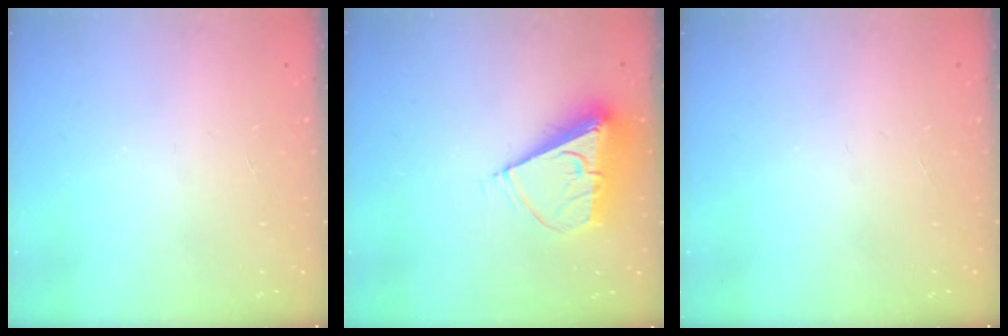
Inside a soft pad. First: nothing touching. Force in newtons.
{"total": 10.3, "press": 10.3, "slide": 1.0}
{"total": 0.0}